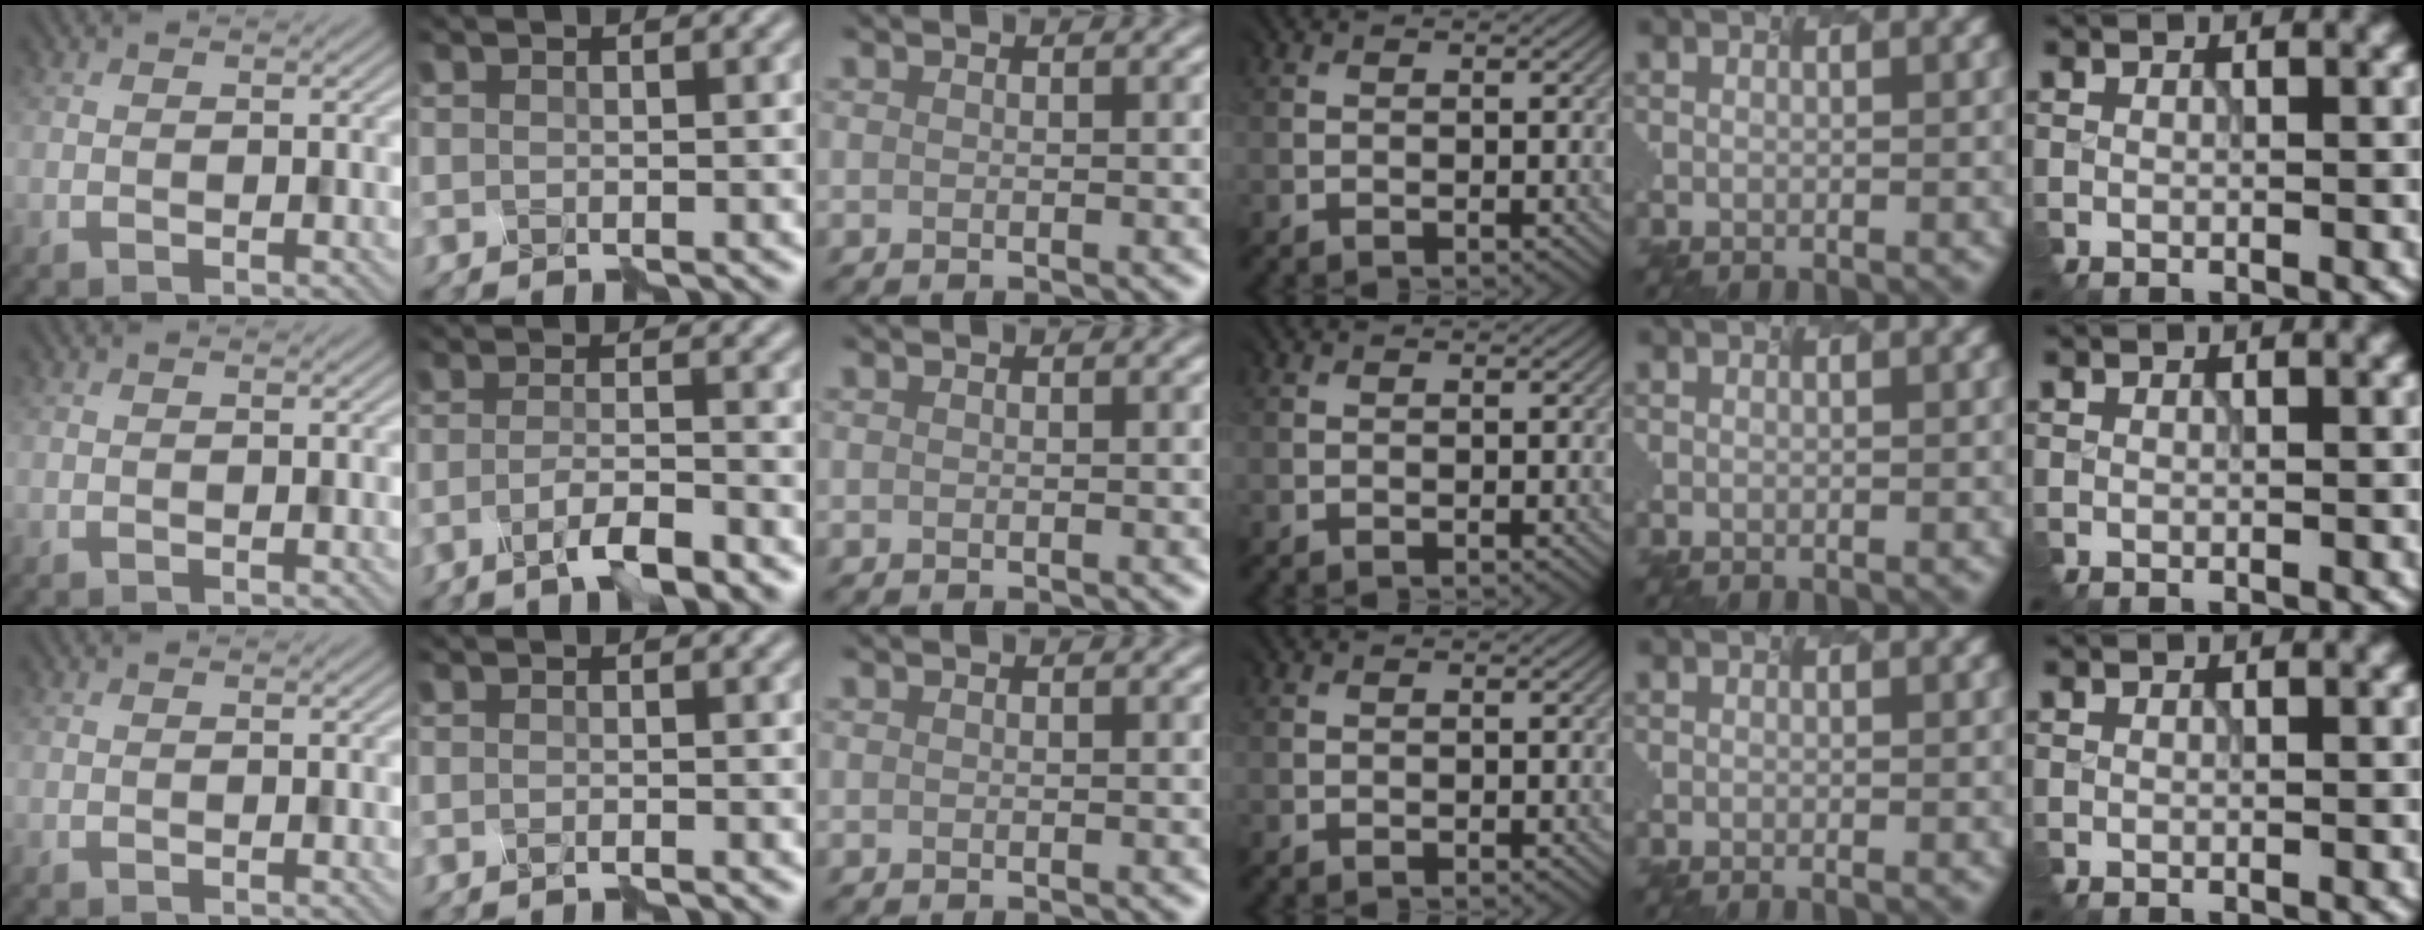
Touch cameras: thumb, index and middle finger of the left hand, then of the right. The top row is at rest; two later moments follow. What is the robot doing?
{"motion": "disassemble", "object": "puzzle pieces"}